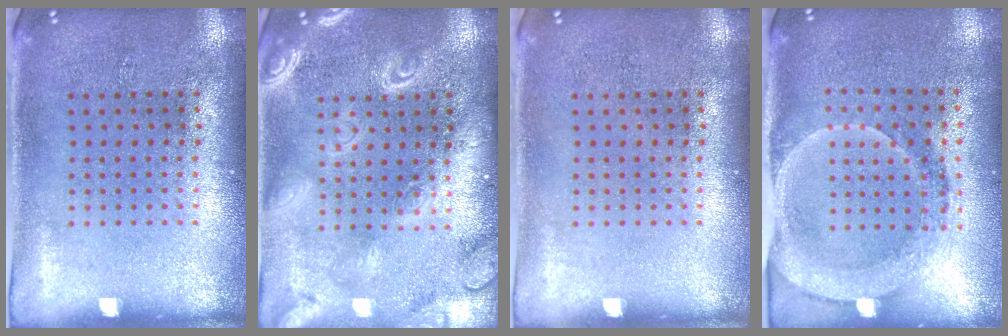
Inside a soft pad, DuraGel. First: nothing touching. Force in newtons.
{"total": 3.4, "press": 3.4, "slide": 0.4}
{"total": 0.0}
{"total": 1.8, "press": 1.7, "slide": 0.7}